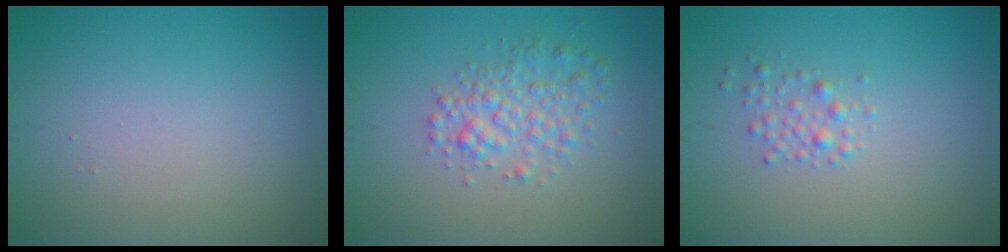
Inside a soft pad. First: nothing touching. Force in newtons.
{"total": 3.1, "press": 3.1, "slide": 0.1}
{"total": 1.4, "press": 1.4, "slide": 0.0}